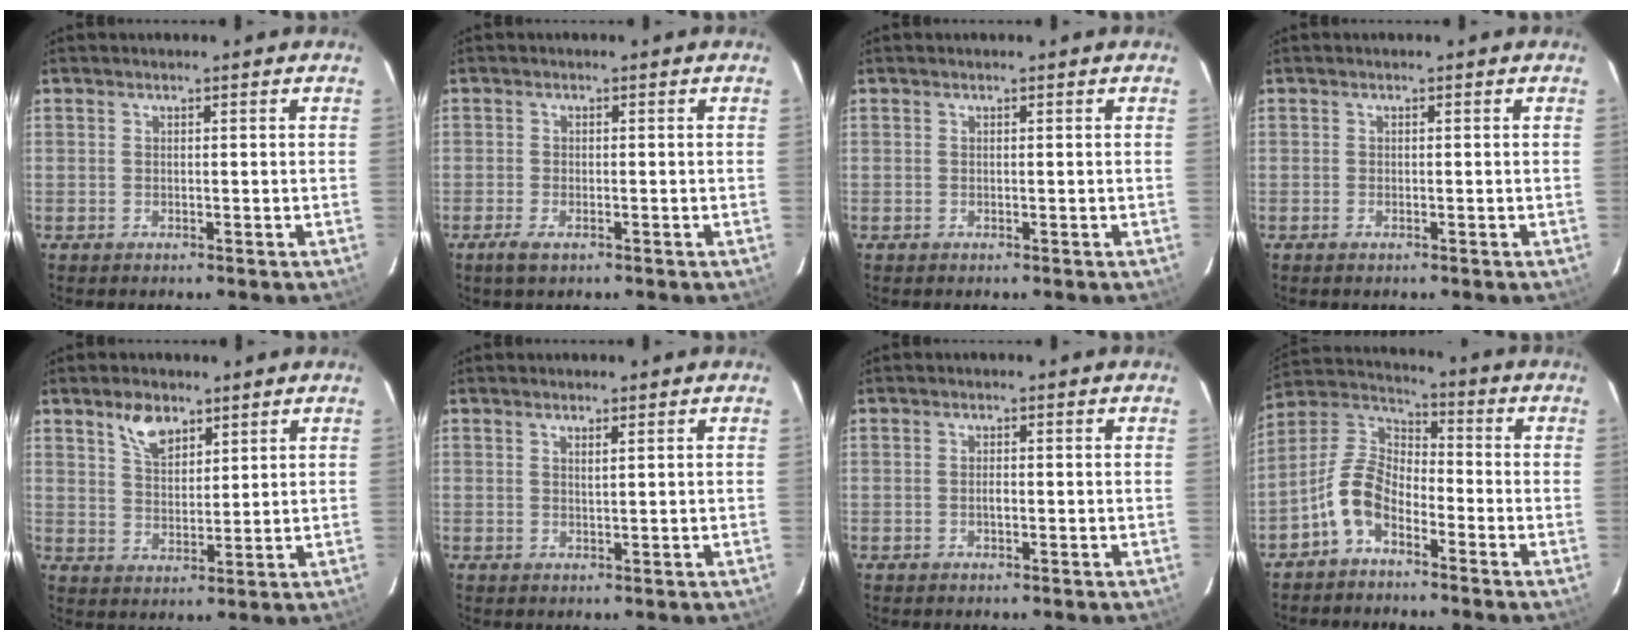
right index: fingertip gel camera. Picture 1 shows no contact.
{"total": 2.8, "force": [-1.8, 1.0, 1.9], "torque": [-0.044, -0.007, -0.034]}
{"total": 0.0}
{"total": 0.5, "force": [-0.4, 0.3, 0.3], "torque": [-0.006, -0.001, -0.008]}
{"total": 6.1, "force": [4.0, 3.1, 3.4], "torque": [-0.056, 0.005, 0.076]}
{"total": 1.1, "force": [0.6, 0.0, 0.9], "torque": [-0.015, 0.001, 0.011]}
{"total": 1.1, "force": [-0.3, 0.6, 0.8], "torque": [-0.015, 0.000, -0.005]}
{"total": 9.1, "force": [-5.1, 4.9, 5.8], "torque": [-0.126, 0.019, -0.109]}